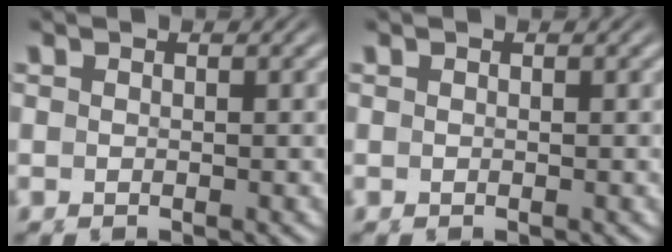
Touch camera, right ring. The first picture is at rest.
{"total": 0.0}